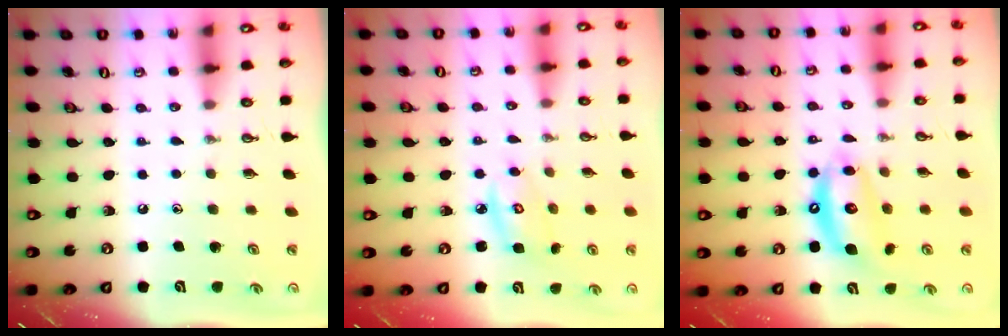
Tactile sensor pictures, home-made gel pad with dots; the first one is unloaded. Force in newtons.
{"total": 5.1, "press": 5.1, "slide": 0.3}
{"total": 10.7, "press": 10.7, "slide": 0.9}